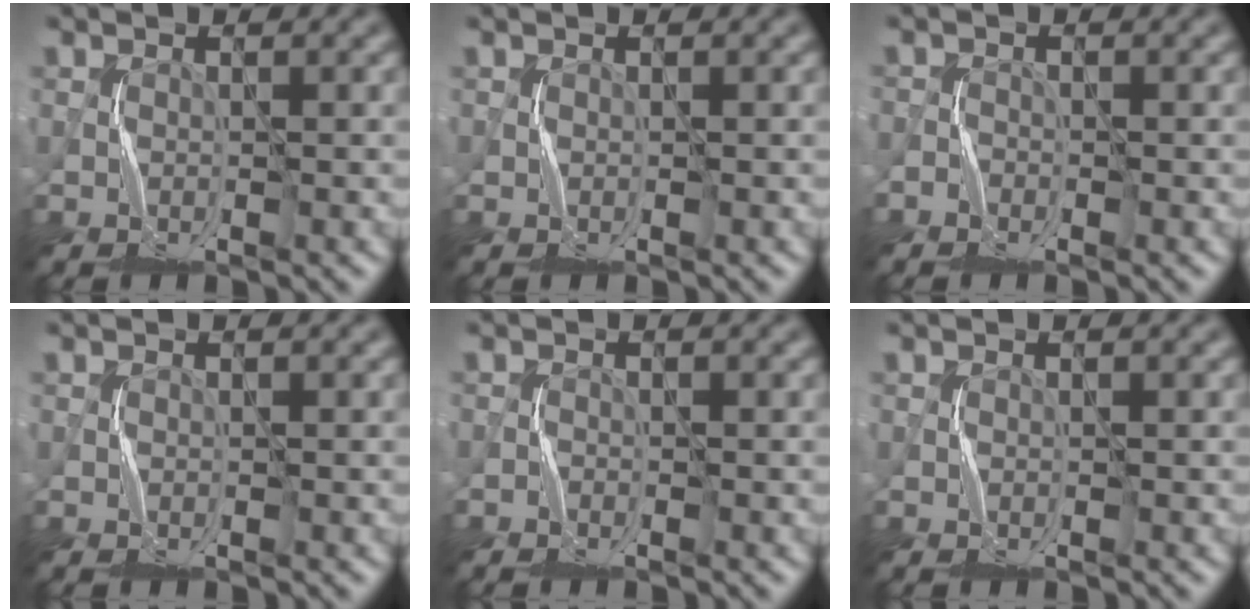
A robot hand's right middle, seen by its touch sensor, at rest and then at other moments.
{"total": 0.0}
{"total": 1.3, "force": [-1.1, 0.7, 0.1], "torque": [0.001, 0.004, -0.023]}
{"total": 0.0}
{"total": 0.9, "force": [-0.8, 0.2, 0.0], "torque": [0.003, 0.004, -0.016]}
{"total": 0.0}